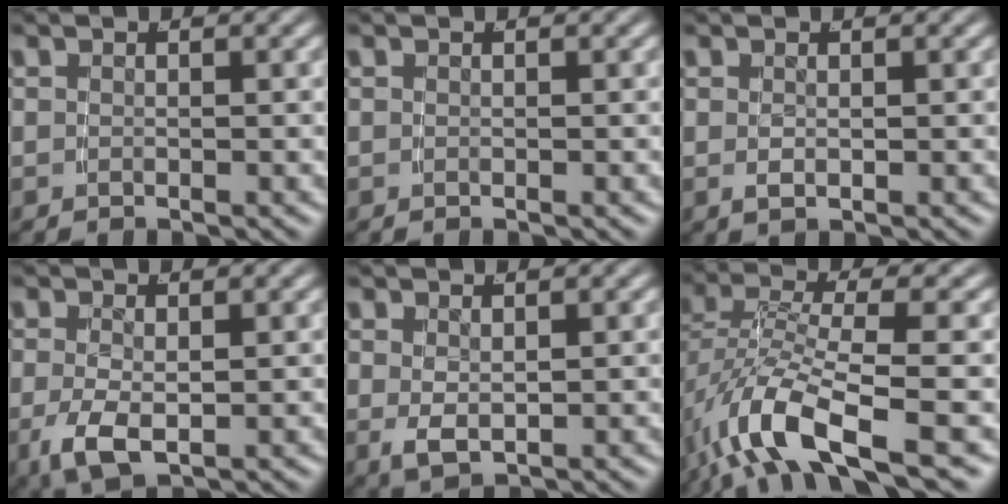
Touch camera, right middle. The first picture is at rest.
{"total": 0.0}
{"total": 0.7, "force": [0.0, 0.0, 0.7], "torque": [-0.015, -0.001, 0.006]}
{"total": 3.8, "force": [-1.3, 2.0, 2.9], "torque": [-0.077, -0.026, -0.005]}
{"total": 2.2, "force": [0.1, 1.1, 1.9], "torque": [-0.040, -0.012, 0.016]}
{"total": 6.9, "force": [-3.1, 2.3, 5.7], "torque": [-0.125, -0.022, -0.038]}